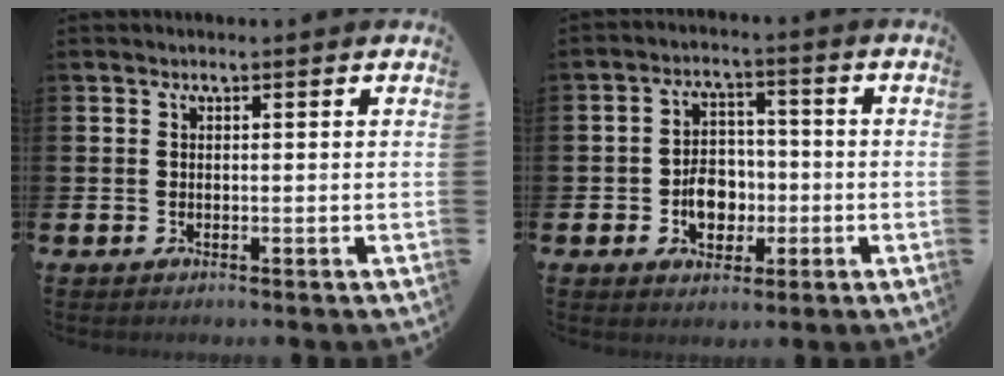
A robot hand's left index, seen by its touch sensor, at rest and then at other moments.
{"total": 5.5, "force": [-1.4, 4.2, 3.3], "torque": [-0.050, 0.005, -0.030]}